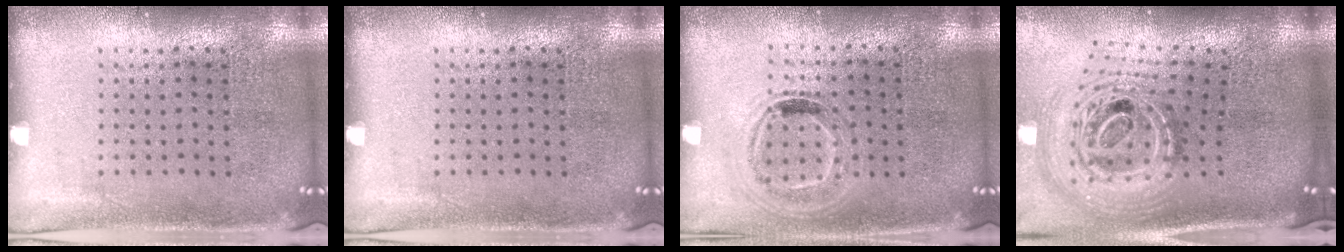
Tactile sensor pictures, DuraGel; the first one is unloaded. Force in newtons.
{"total": 0.0}
{"total": 1.0, "press": 0.9, "slide": 0.5}
{"total": 3.0, "press": 2.0, "slide": 2.3}